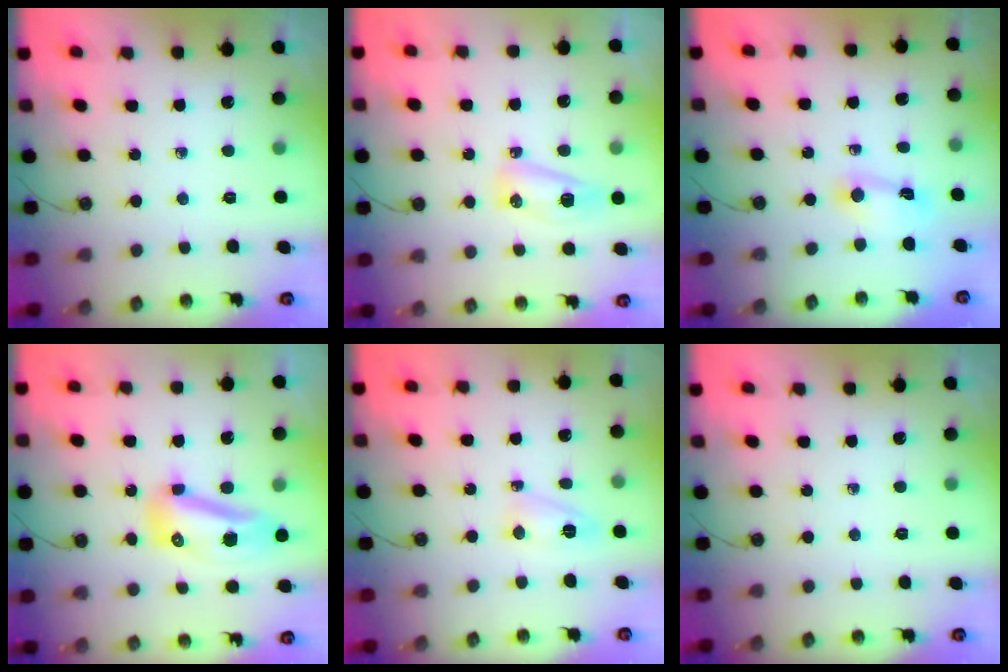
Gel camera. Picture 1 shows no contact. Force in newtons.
{"total": 9.4, "press": 7.9, "slide": 5.0}
{"total": 3.4, "press": 3.4, "slide": 0.3}
{"total": 10.3, "press": 10.2, "slide": 0.9}
{"total": 5.6, "press": 5.6, "slide": 0.4}
{"total": 0.0}